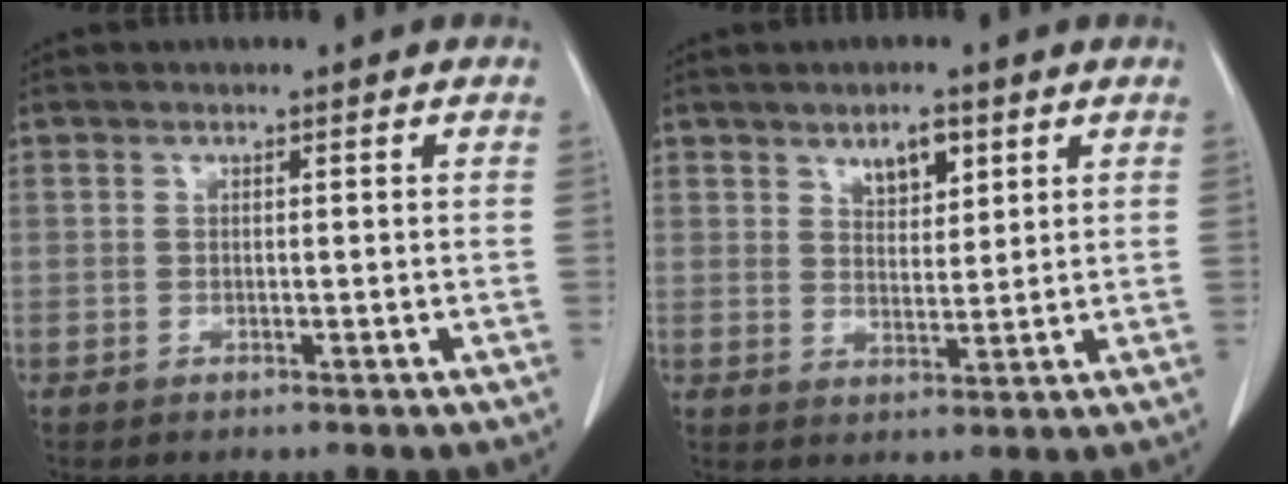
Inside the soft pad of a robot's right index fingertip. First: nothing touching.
{"total": 4.4, "force": [2.6, 2.0, 2.9], "torque": [-0.046, -0.002, 0.046]}